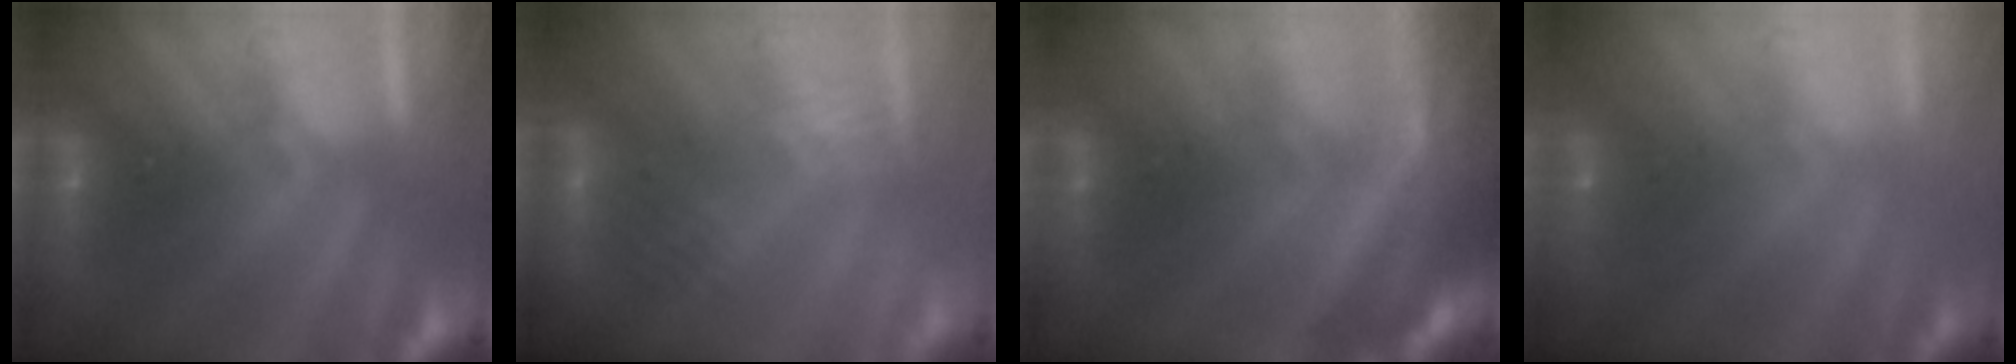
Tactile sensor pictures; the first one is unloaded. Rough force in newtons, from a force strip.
{"total": 2.8}
{"total": 7.5}
{"total": 9.6}